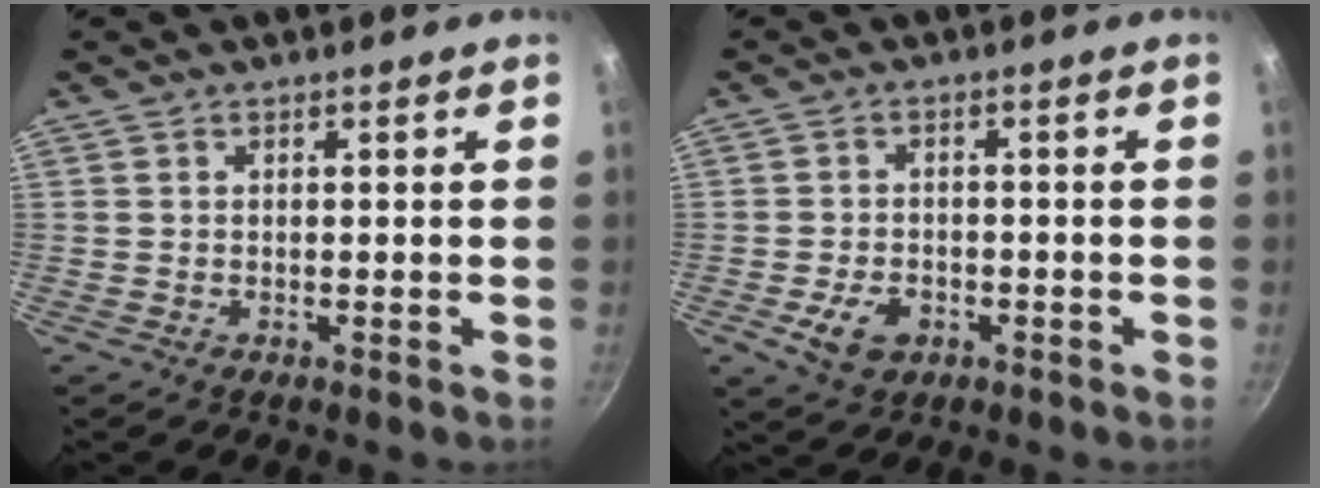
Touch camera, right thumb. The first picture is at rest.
{"total": 6.0, "force": [-2.4, 4.1, 3.7], "torque": [-0.059, 0.011, -0.037]}